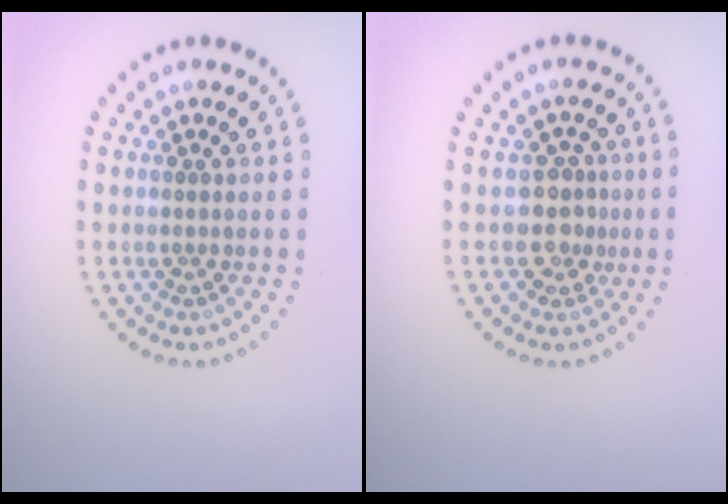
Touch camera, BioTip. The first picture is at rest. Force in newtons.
{"total": 2.6, "press": 2.0, "slide": 1.6}